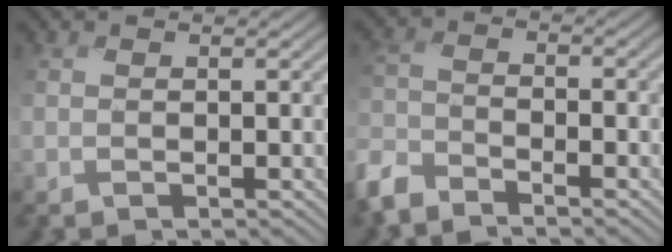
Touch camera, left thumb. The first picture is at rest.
{"total": 5.2, "force": [-4.8, 1.7, 1.3], "torque": [-0.042, -0.014, -0.114]}